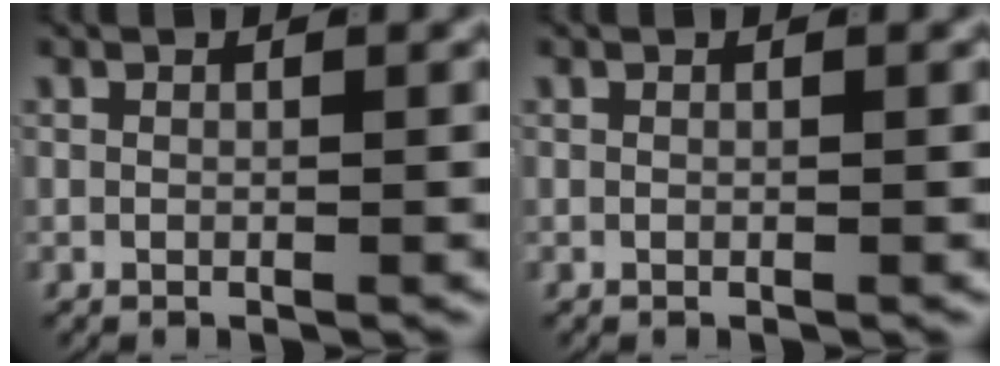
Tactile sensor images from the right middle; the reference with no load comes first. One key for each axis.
{"total": 0.0}